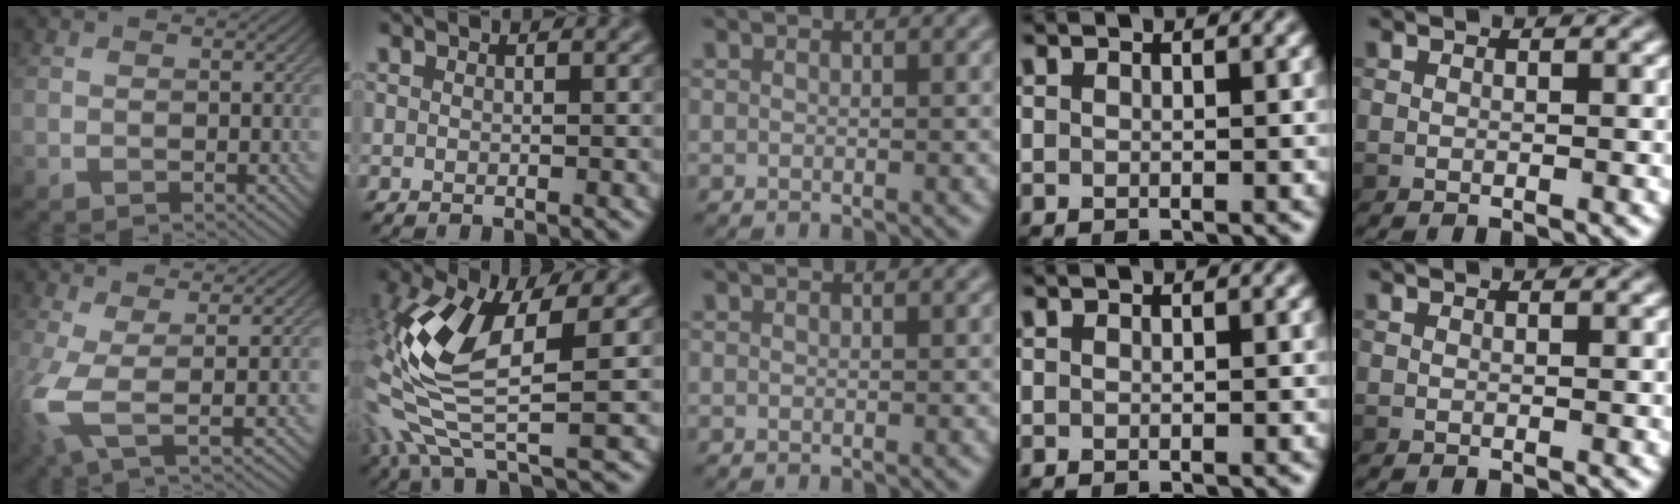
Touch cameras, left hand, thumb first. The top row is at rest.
{"thumb": {"total": 6.0, "force": [0.2, 1.4, 5.8], "torque": [-0.137, -0.001, -0.003]}, "index": {"total": 9.7, "force": [-0.9, 3.6, 9.0], "torque": [-0.214, -0.009, -0.030]}}